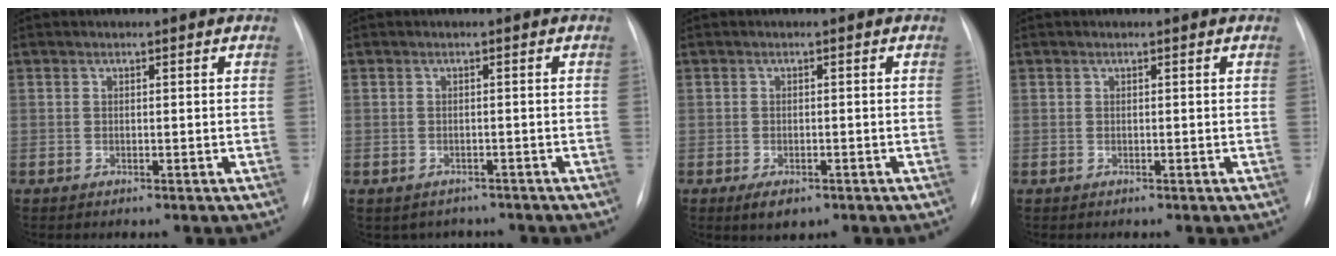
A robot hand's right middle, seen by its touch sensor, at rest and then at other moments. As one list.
[{"total": 3.9, "force": [-3.2, 2.2, 0.1], "torque": [0.001, 0.013, -0.038]}, {"total": 3.1, "force": [-1.8, 1.5, 2.1], "torque": [-0.036, -0.005, -0.018]}, {"total": 0.0}]